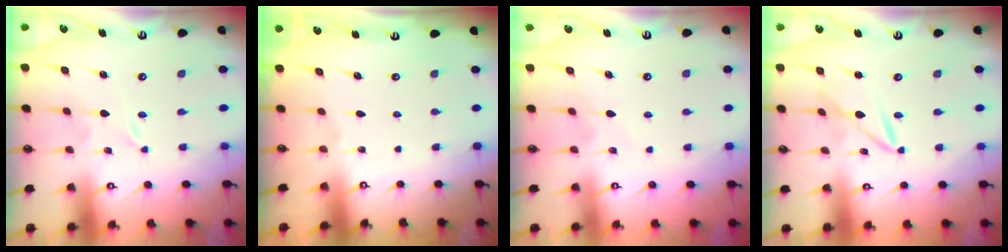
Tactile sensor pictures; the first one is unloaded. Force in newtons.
{"total": 0.0}
{"total": 5.8, "press": 5.7, "slide": 0.7}
{"total": 4.2, "press": 4.2, "slide": 0.4}